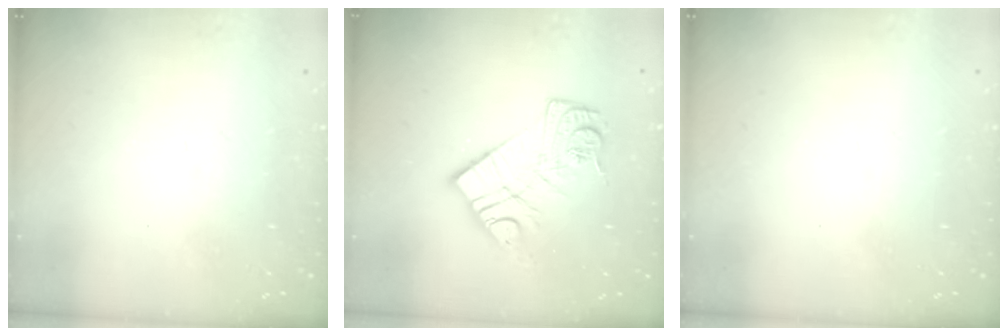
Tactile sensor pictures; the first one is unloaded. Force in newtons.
{"total": 13.7, "press": 13.7, "slide": 1.0}
{"total": 0.0}